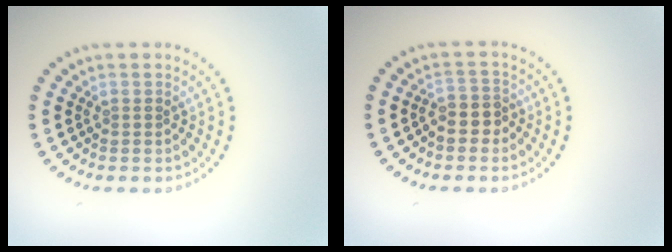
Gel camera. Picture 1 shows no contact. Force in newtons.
{"total": 2.5, "press": 2.2, "slide": 1.1}